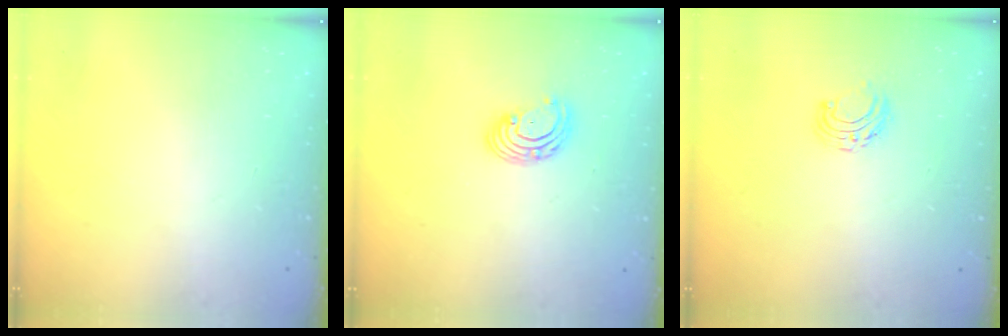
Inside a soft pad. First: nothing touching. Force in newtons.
{"total": 5.2, "press": 5.2, "slide": 0.5}
{"total": 5.9, "press": 5.8, "slide": 0.7}